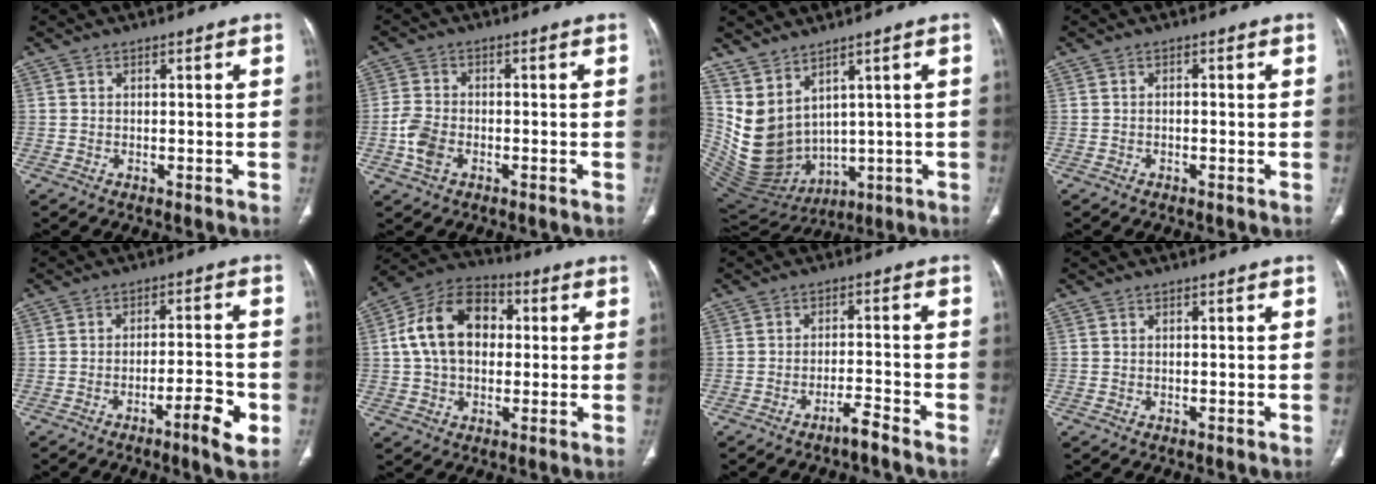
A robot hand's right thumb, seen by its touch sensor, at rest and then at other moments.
{"total": 5.0, "force": [-1.9, 3.3, 3.3], "torque": [-0.073, 0.011, -0.038]}
{"total": 12.7, "force": [3.9, 8.6, 8.6], "torque": [-0.142, -0.031, 0.118]}
{"total": 0.6, "force": [-0.2, 0.4, 0.4], "torque": [-0.007, 0.003, -0.007]}
{"total": 7.5, "force": [-3.3, 1.2, 6.5], "torque": [-0.099, 0.017, -0.048]}
{"total": 15.2, "force": [1.8, 10.8, 10.5], "torque": [-0.160, 0.027, 0.022]}
{"total": 3.4, "force": [-2.8, 0.0, 1.9], "torque": [-0.040, 0.018, -0.053]}
{"total": 0.0}